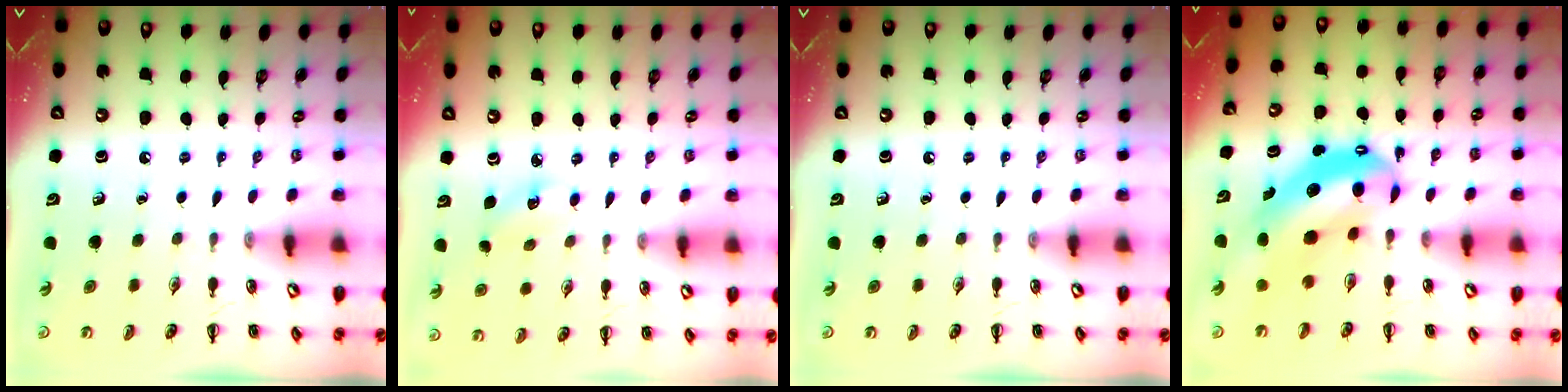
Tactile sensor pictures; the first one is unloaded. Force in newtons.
{"total": 3.6, "press": 3.5, "slide": 0.8}
{"total": 0.0}
{"total": 8.9, "press": 8.6, "slide": 2.4}